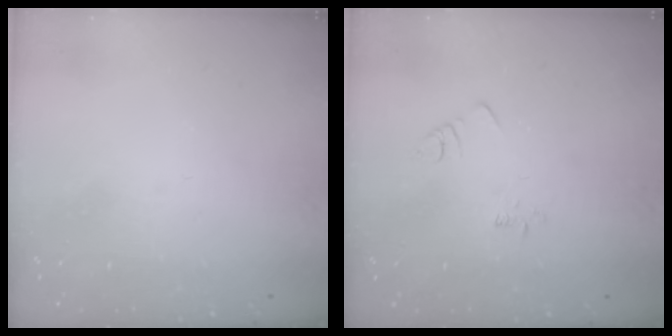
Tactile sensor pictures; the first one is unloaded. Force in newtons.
{"total": 2.1, "press": 2.1, "slide": 0.4}